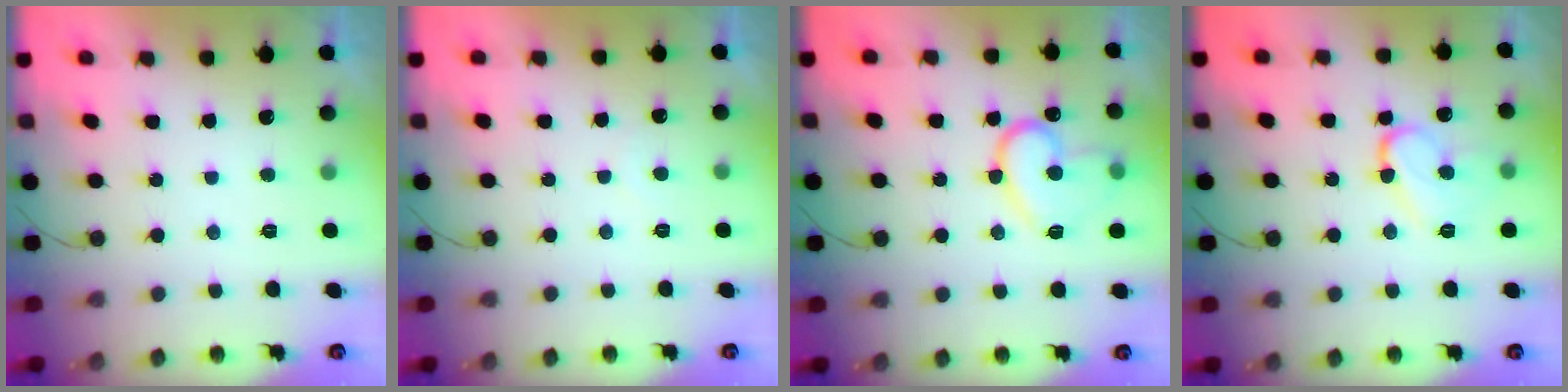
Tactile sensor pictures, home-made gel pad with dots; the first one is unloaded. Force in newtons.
{"total": 3.3, "press": 3.2, "slide": 0.2}
{"total": 14.5, "press": 14.4, "slide": 1.3}
{"total": 11.1, "press": 11.0, "slide": 1.2}